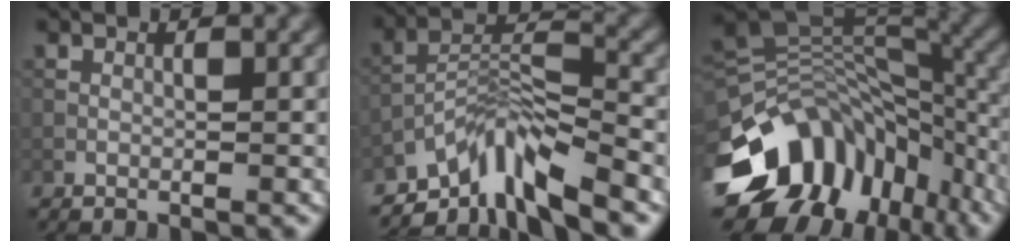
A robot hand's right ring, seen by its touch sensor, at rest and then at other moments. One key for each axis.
{"total": 7.3, "fx": -5.4, "fy": 1.9, "fz": 4.5, "tx": -0.077, "ty": 0.001, "tz": -0.104}
{"total": 13.2, "fx": -6.7, "fy": 9.0, "fz": 7.0, "tx": -0.142, "ty": 0.013, "tz": -0.120}